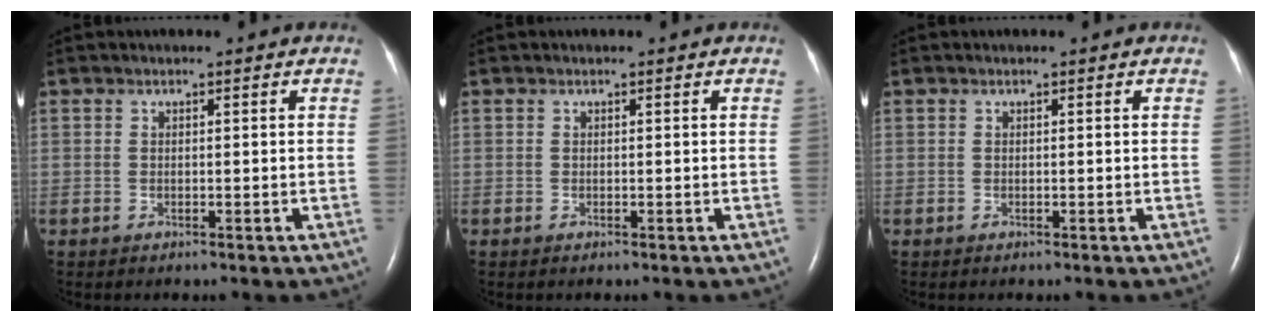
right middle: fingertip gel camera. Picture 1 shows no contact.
{"total": 0.0}
{"total": 0.0}